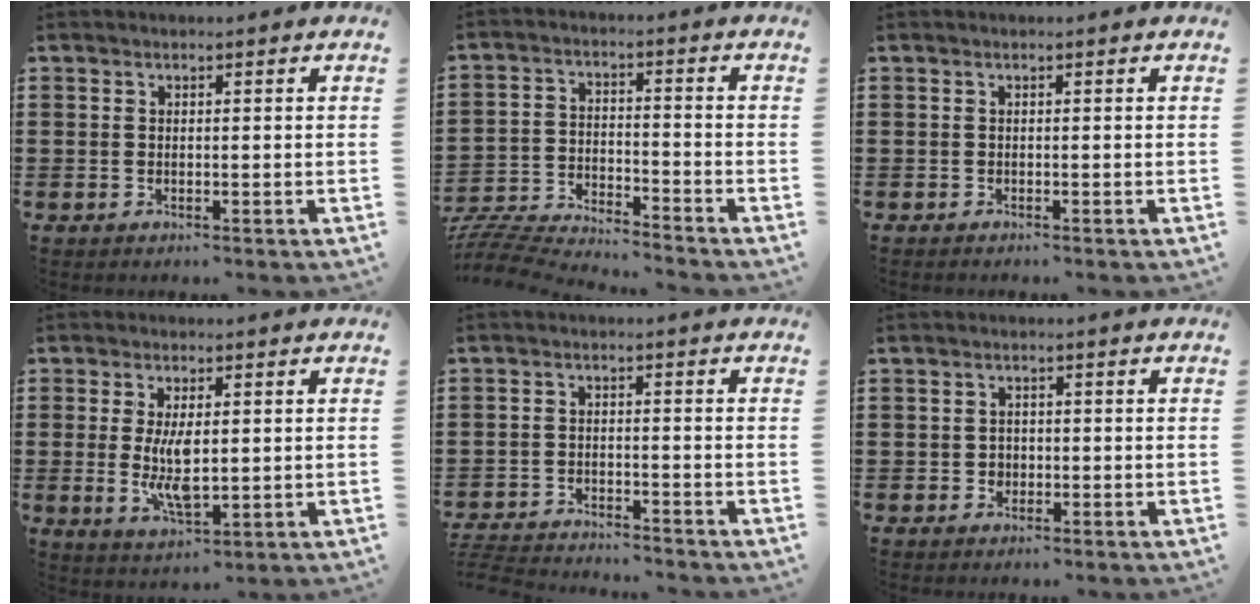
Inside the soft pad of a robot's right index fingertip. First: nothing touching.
{"total": 6.3, "force": [-6.2, 0.1, 0.7], "torque": [-0.035, -0.003, -0.132]}
{"total": 0.0}
{"total": 6.9, "force": [0.1, 2.9, 6.3], "torque": [-0.121, -0.008, -0.005]}
{"total": 3.9, "force": [-3.9, 0.1, 0.2], "torque": [-0.014, -0.005, -0.084]}
{"total": 1.4, "force": [-0.4, 1.3, 0.4], "torque": [-0.011, 0.002, -0.010]}